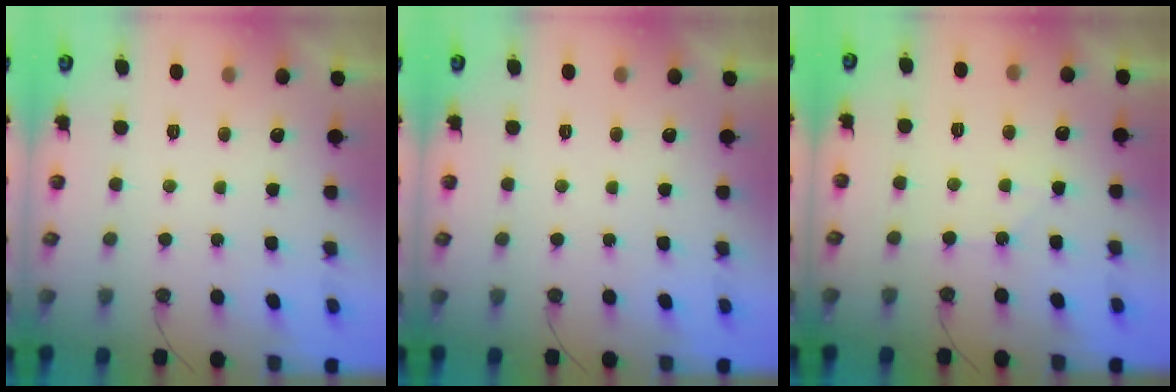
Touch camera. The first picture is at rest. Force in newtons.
{"total": 0.0}
{"total": 4.8, "press": 4.7, "slide": 0.8}